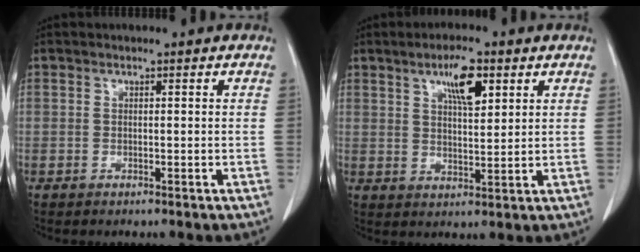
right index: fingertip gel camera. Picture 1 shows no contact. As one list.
[{"total": 6.5, "force": [3.3, 1.7, 5.3], "torque": [-0.092, 0.000, 0.057]}]